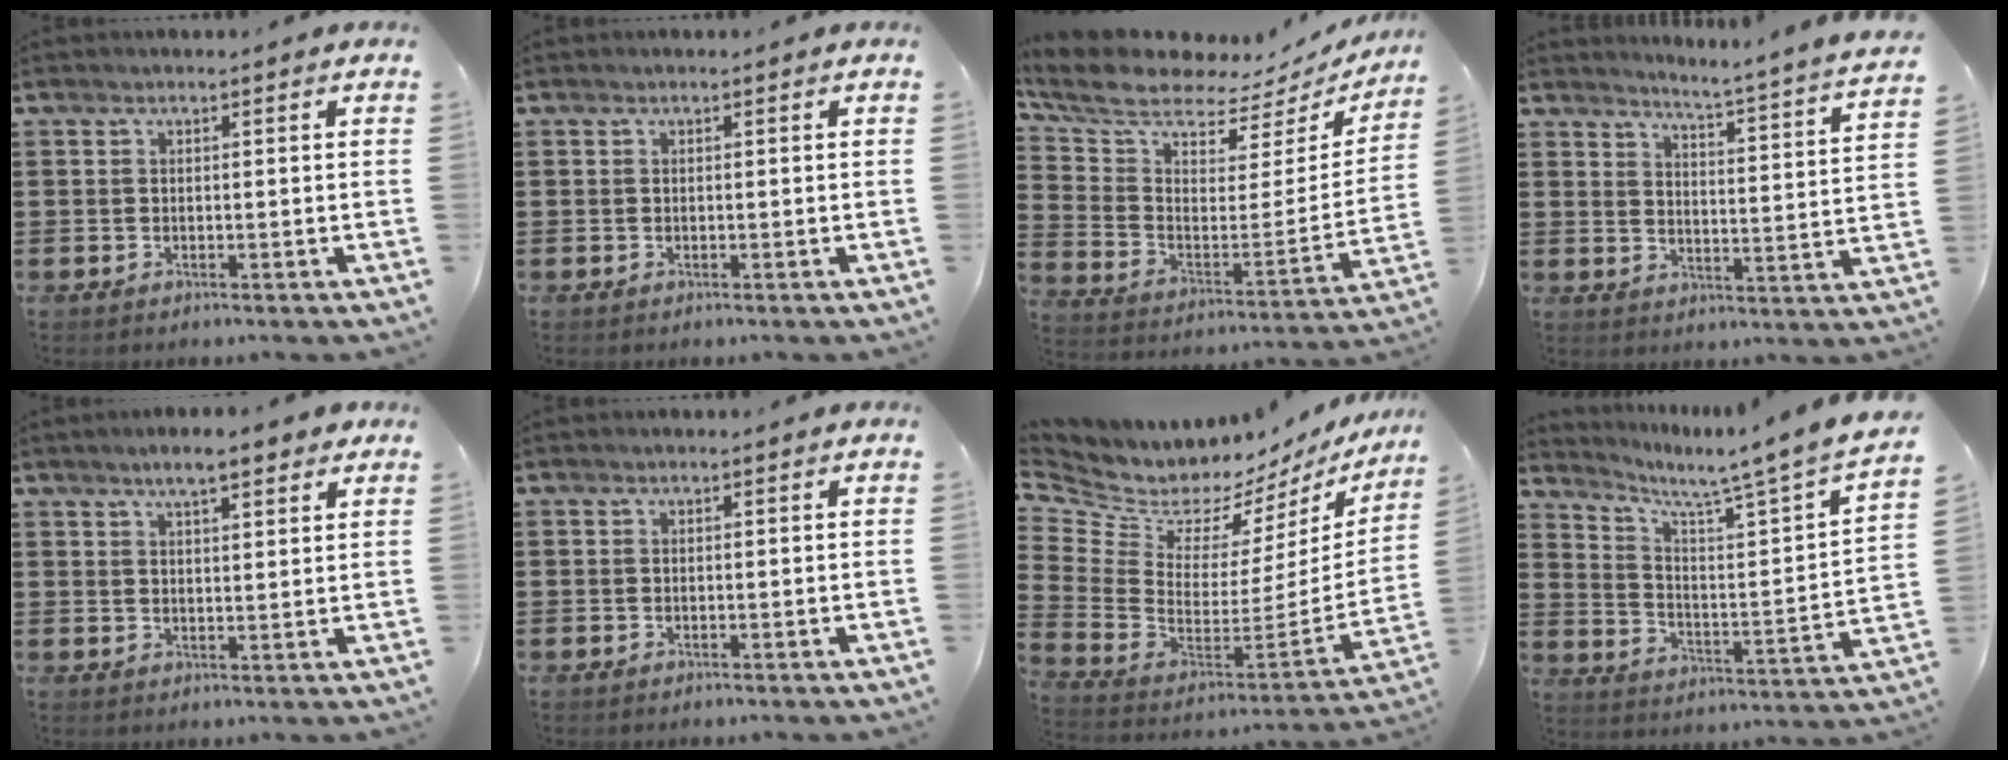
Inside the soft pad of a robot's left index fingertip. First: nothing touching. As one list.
[{"total": 0.0}, {"total": 7.5, "force": [6.4, 2.4, 3.3], "torque": [-0.097, -0.052, 0.108]}, {"total": 3.9, "force": [3.5, -1.3, 1.1], "torque": [-0.034, -0.049, 0.048]}, {"total": 4.9, "force": [3.8, 1.1, 2.9], "torque": [-0.057, -0.001, 0.065]}, {"total": 0.0}, {"total": 6.1, "force": [5.4, 2.3, 1.3], "torque": [-0.069, -0.060, 0.093]}, {"total": 5.2, "force": [4.3, -0.7, 2.8], "torque": [-0.067, -0.052, 0.059]}]